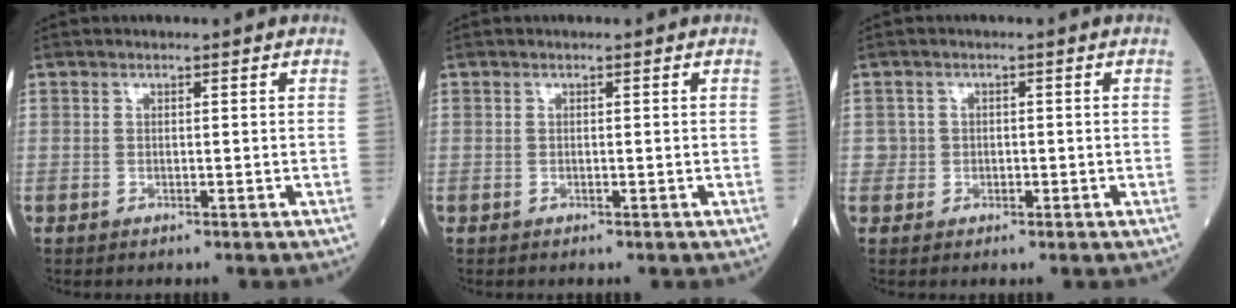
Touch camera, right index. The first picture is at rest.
{"total": 0.0}
{"total": 1.7, "force": [-0.2, 1.7, 0.0], "torque": [0.009, 0.009, -0.004]}